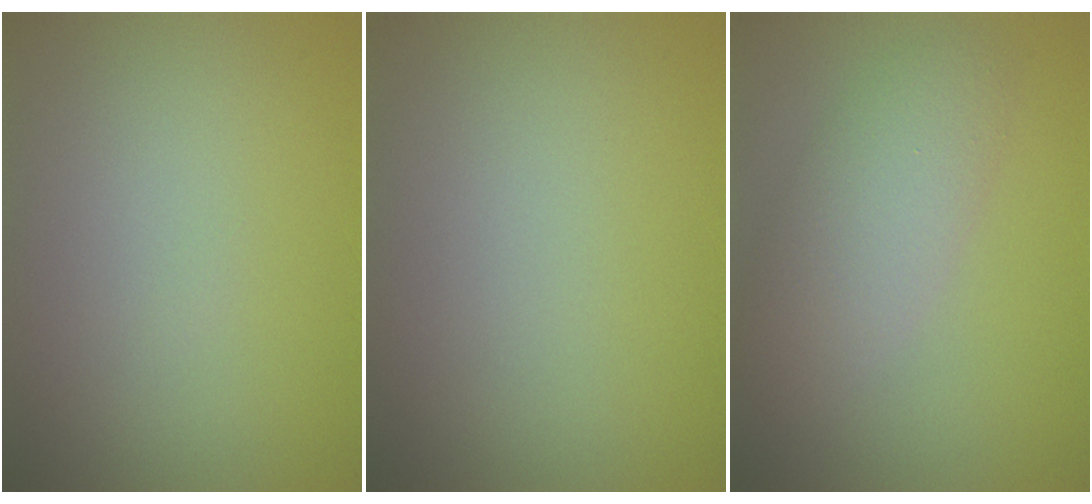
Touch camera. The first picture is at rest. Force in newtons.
{"total": 0.0}
{"total": 3.9, "press": 3.9, "slide": 0.0}